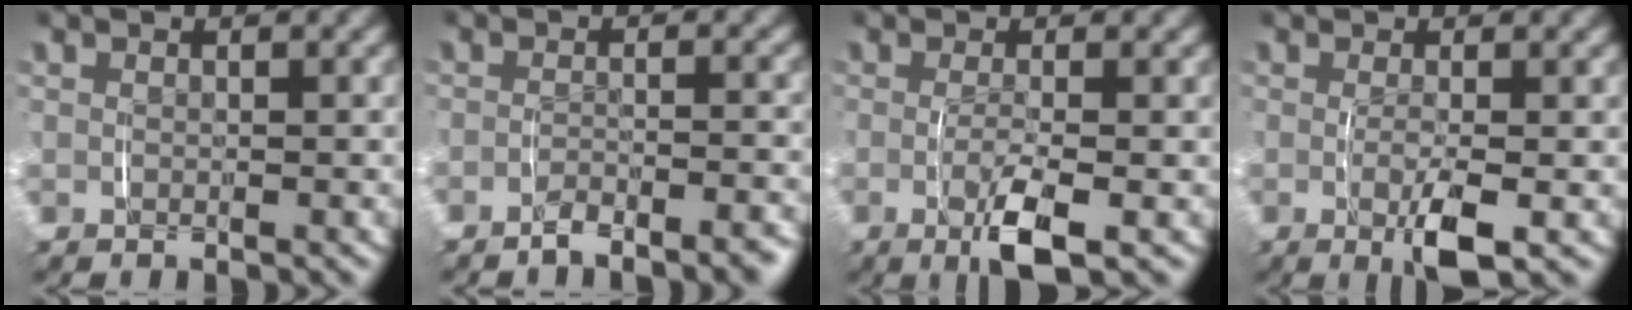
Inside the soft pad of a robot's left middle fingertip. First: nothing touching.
{"total": 2.8, "force": [-2.5, 0.4, 1.3], "torque": [-0.017, 0.006, -0.048]}
{"total": 3.7, "force": [-1.1, 0.6, 3.5], "torque": [-0.061, -0.013, -0.015]}
{"total": 3.5, "force": [-0.7, 0.6, 3.4], "torque": [-0.051, -0.011, -0.010]}